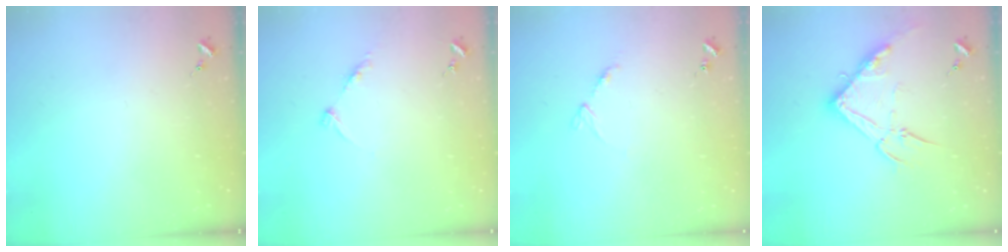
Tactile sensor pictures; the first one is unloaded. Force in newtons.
{"total": 6.2, "press": 6.2, "slide": 0.7}
{"total": 5.9, "press": 5.9, "slide": 0.7}
{"total": 15.6, "press": 15.6, "slide": 0.6}